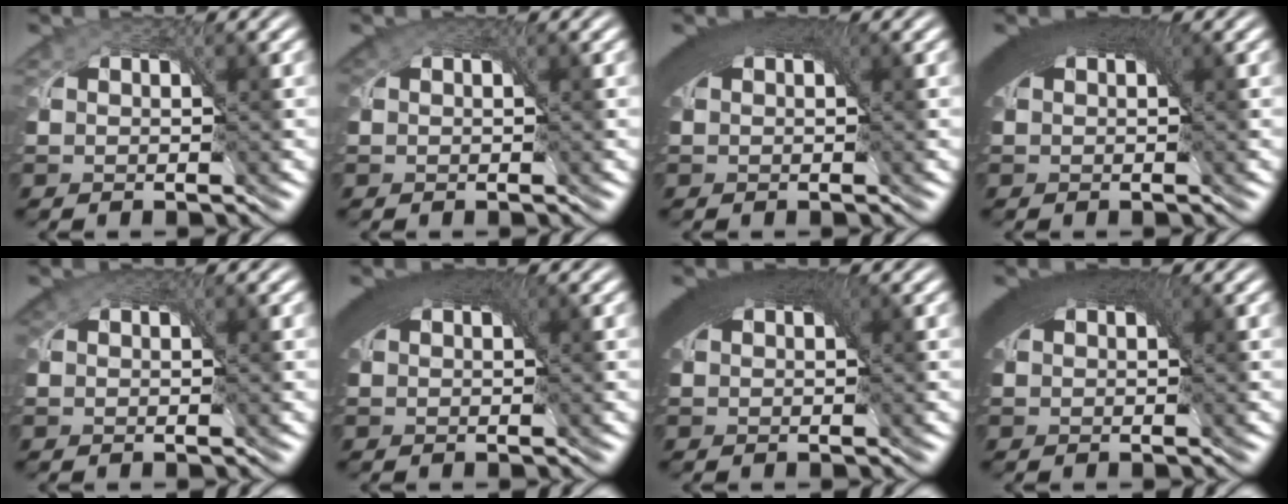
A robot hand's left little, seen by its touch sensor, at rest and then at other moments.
{"total": 1.4, "force": [0.8, 0.9, 0.8], "torque": [-0.015, 0.003, 0.009]}
{"total": 7.1, "force": [2.9, 3.5, 5.5], "torque": [-0.088, 0.016, 0.032]}
{"total": 8.7, "force": [3.1, 4.3, 6.9], "torque": [-0.107, 0.020, 0.033]}
{"total": 2.0, "force": [1.1, 1.3, 1.1], "torque": [-0.021, 0.004, 0.012]}
{"total": 7.6, "force": [3.0, 3.7, 5.9], "torque": [-0.093, 0.017, 0.032]}
{"total": 8.7, "force": [3.1, 4.3, 6.9], "torque": [-0.107, 0.019, 0.033]}
{"total": 8.6, "force": [3.1, 4.3, 6.8], "torque": [-0.107, 0.020, 0.033]}